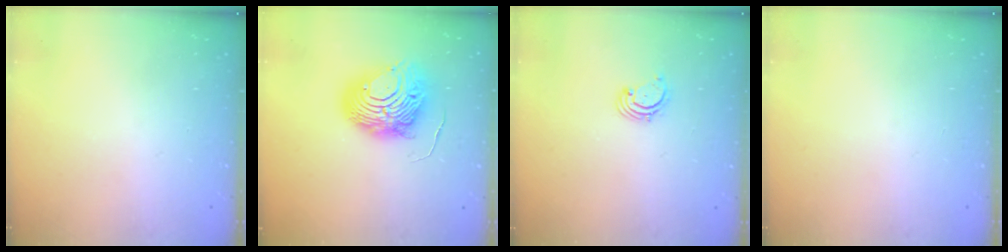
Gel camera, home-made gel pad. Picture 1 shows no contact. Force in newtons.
{"total": 12.2, "press": 12.2, "slide": 1.2}
{"total": 1.7, "press": 1.7, "slide": 0.2}
{"total": 0.0}